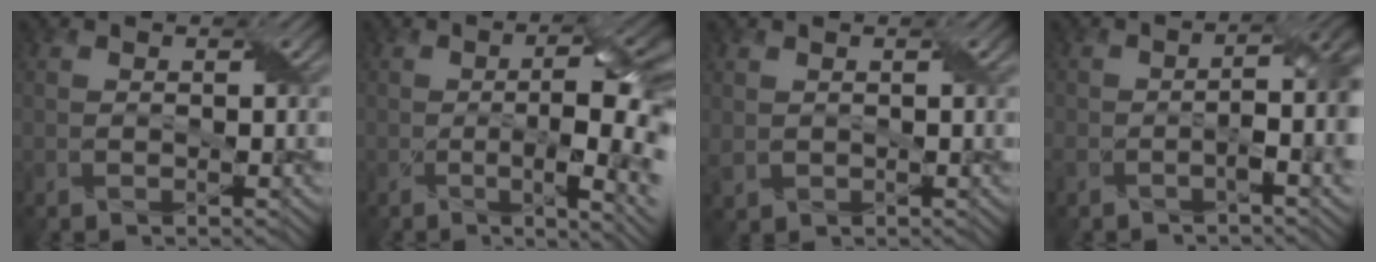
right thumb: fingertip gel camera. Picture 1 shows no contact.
{"total": 11.0, "force": [-1.2, 3.9, 10.2], "torque": [-0.127, -0.005, -0.015]}
{"total": 1.7, "force": [0.6, 1.2, 1.1], "torque": [-0.032, -0.001, 0.015]}
{"total": 8.3, "force": [-2.8, 3.0, 7.3], "torque": [-0.124, -0.007, -0.050]}